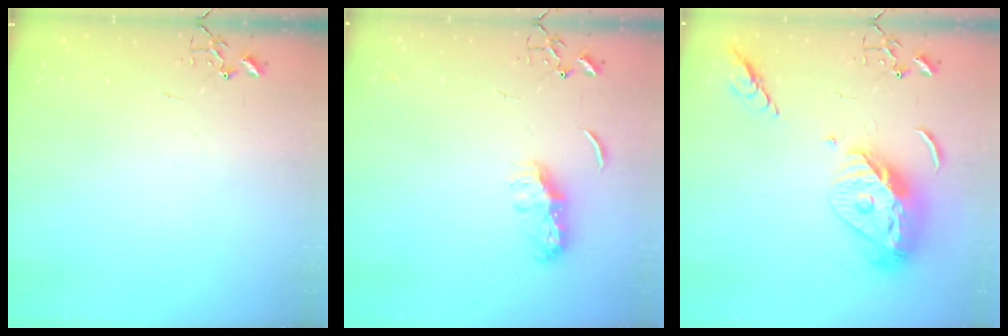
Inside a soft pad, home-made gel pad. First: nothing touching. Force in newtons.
{"total": 8.1, "press": 8.1, "slide": 0.6}
{"total": 15.9, "press": 15.8, "slide": 1.5}